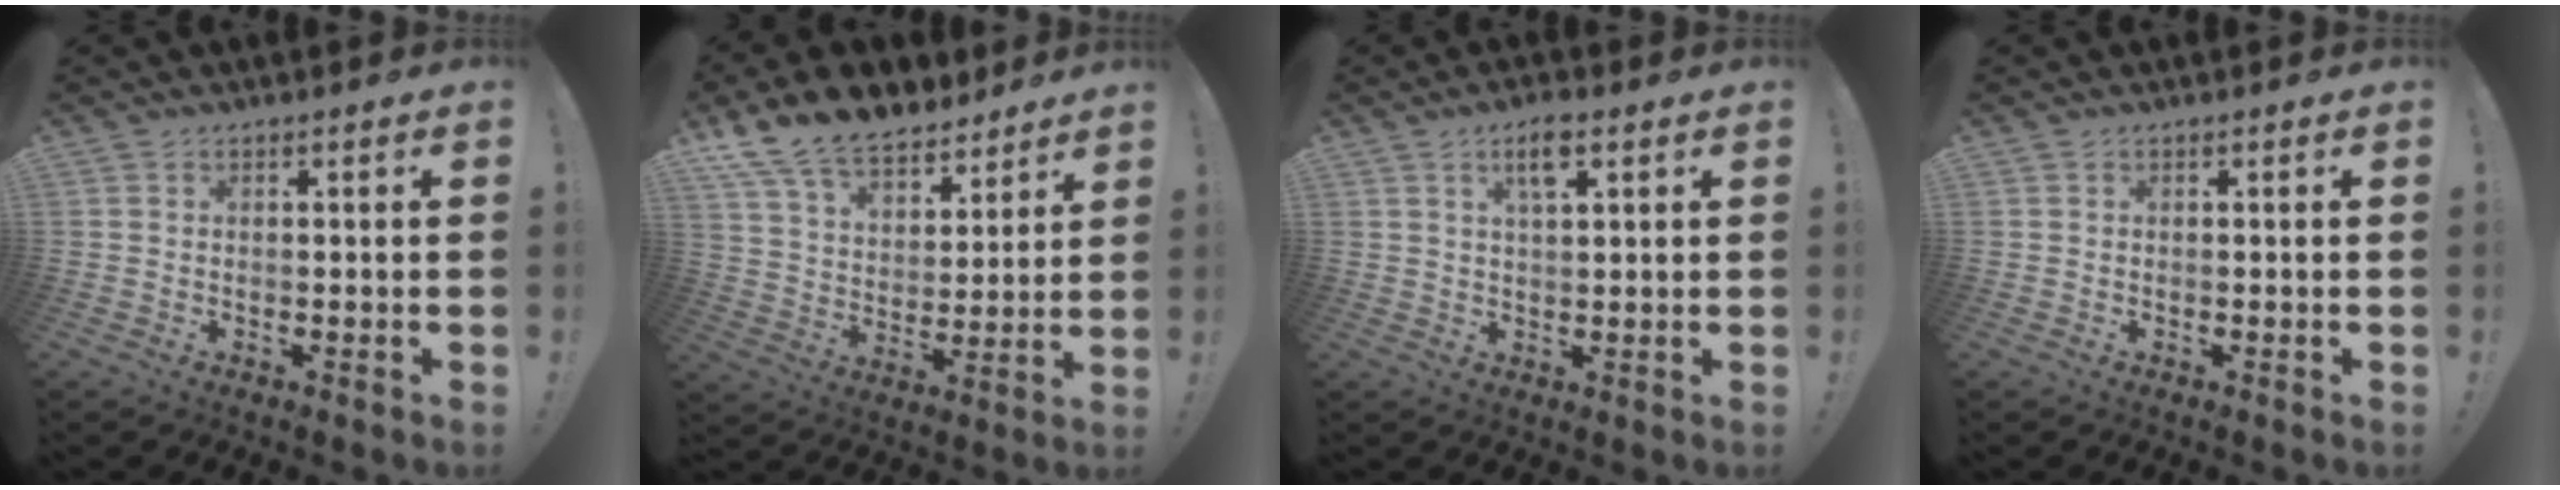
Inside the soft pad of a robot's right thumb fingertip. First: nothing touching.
{"total": 14.1, "force": [11.3, 7.0, 4.7], "torque": [-0.090, -0.086, 0.213]}
{"total": 5.8, "force": [2.9, 1.8, 4.7], "torque": [-0.083, -0.001, 0.046]}
{"total": 0.0}